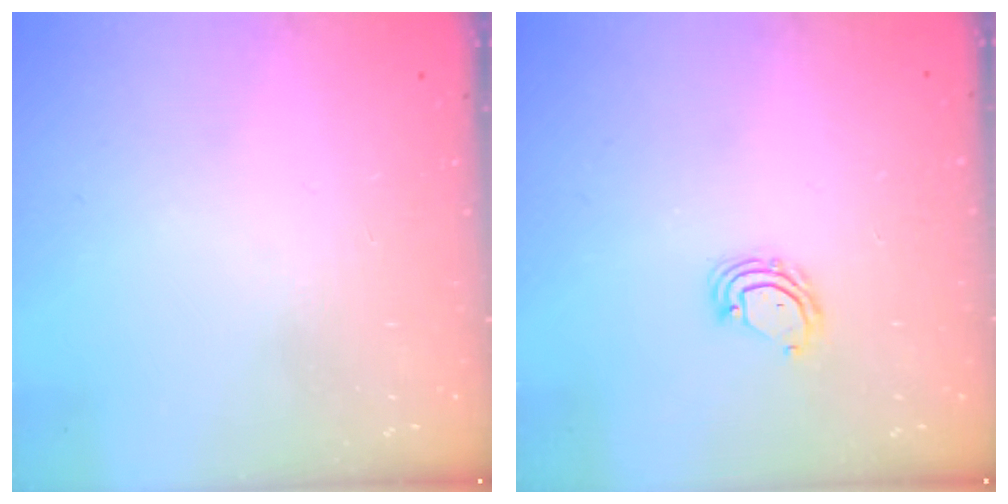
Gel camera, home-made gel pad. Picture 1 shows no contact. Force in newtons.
{"total": 5.0, "press": 5.0, "slide": 0.4}